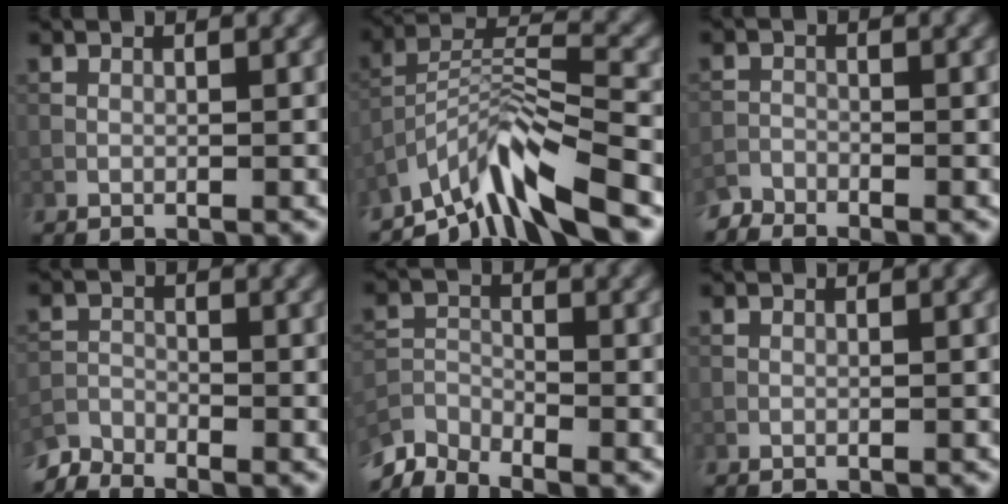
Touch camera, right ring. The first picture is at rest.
{"total": 7.9, "force": [-6.0, 1.3, 5.0], "torque": [-0.087, 0.007, -0.116]}
{"total": 1.9, "force": [-1.9, 0.3, 0.0], "torque": [-0.008, -0.002, -0.045]}
{"total": 2.7, "force": [-2.7, 0.4, 0.2], "torque": [-0.009, -0.007, -0.062]}
{"total": 4.0, "force": [-3.8, 0.9, 0.8], "torque": [-0.013, -0.011, -0.085]}
{"total": 0.0}